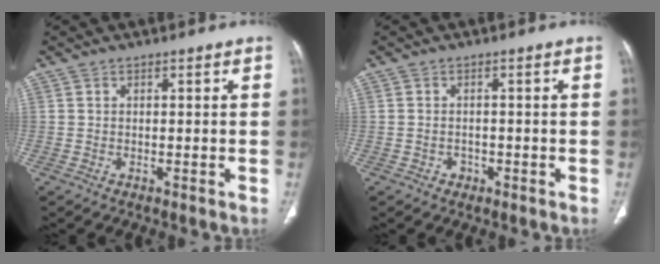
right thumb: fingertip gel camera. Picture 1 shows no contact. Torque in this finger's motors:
{"motor_torque": [-0.22, 0.12, -0.25, 0.12, -0.01]}